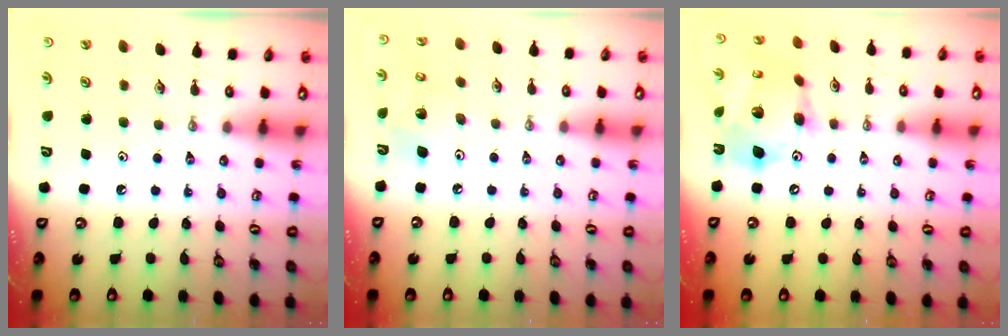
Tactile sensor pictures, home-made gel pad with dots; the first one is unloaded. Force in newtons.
{"total": 7.2, "press": 7.1, "slide": 1.1}
{"total": 17.1, "press": 17.0, "slide": 1.8}